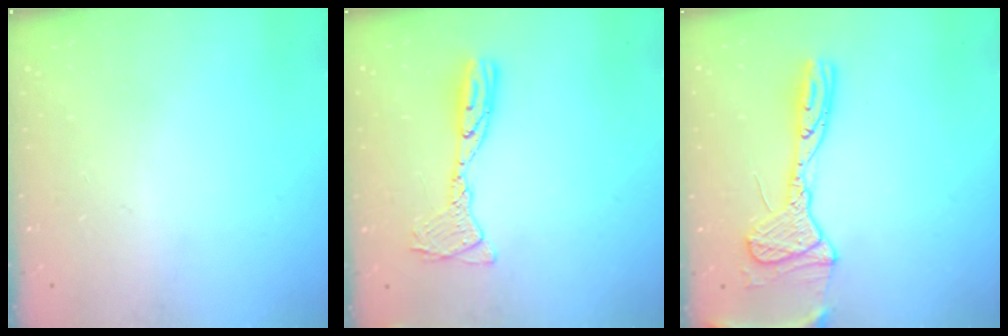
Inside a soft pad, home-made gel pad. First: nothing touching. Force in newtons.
{"total": 11.6, "press": 11.5, "slide": 1.2}
{"total": 17.6, "press": 17.5, "slide": 1.7}